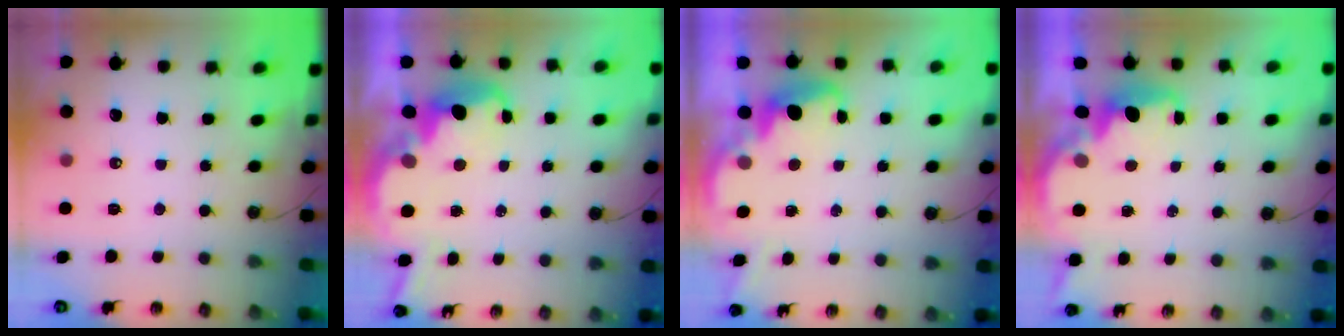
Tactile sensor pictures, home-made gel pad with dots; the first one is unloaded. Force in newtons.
{"total": 6.7, "press": 6.7, "slide": 0.5}
{"total": 2.7, "press": 2.6, "slide": 0.6}
{"total": 2.1, "press": 2.0, "slide": 0.8}